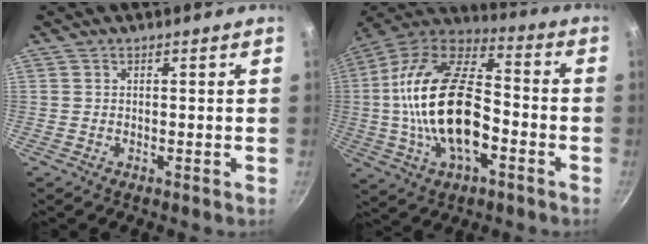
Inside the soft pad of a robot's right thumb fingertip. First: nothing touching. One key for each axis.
{"total": 23.5, "fx": -3.8, "fy": 12.6, "fz": 19.4, "tx": -0.353, "ty": 0.043, "tz": -0.081}